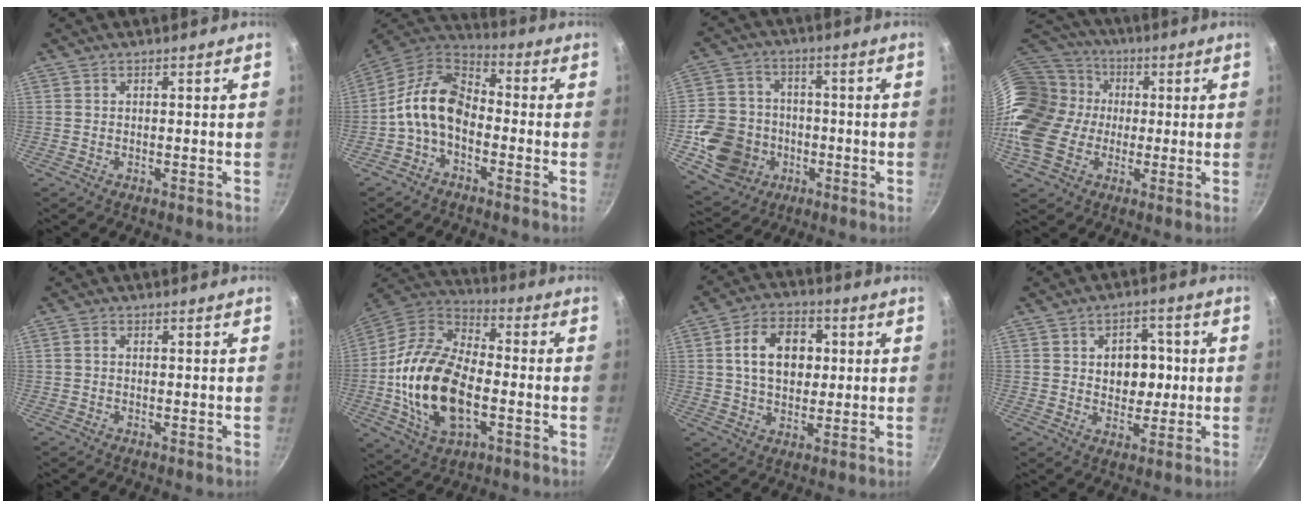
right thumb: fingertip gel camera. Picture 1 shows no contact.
{"total": 11.6, "force": [-2.8, 7.6, 8.4], "torque": [-0.136, 0.047, -0.074]}
{"total": 13.9, "force": [-3.5, 12.2, 5.8], "torque": [-0.085, 0.031, -0.056]}
{"total": 22.5, "force": [0.0, 18.2, 13.2], "torque": [-0.259, 0.060, 0.001]}
{"total": 1.0, "force": [0.1, 0.8, 0.6], "torque": [-0.011, 0.005, 0.000]}
{"total": 21.3, "force": [-3.6, 12.4, 17.0], "torque": [-0.315, 0.027, -0.072]}
{"total": 12.2, "force": [2.1, 8.6, 8.3], "torque": [-0.111, 0.010, 0.028]}
{"total": 8.3, "force": [0.9, 6.2, 5.4], "torque": [-0.036, 0.001, 0.013]}